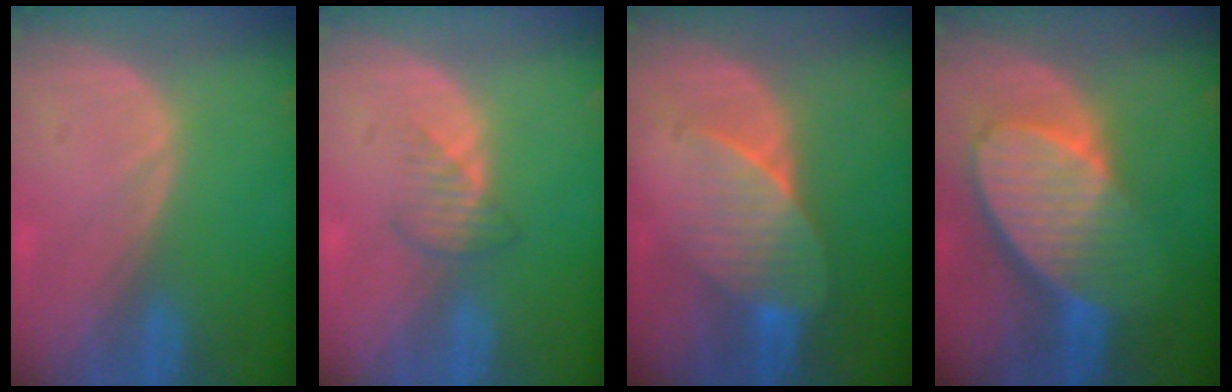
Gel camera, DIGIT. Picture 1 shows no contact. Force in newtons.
{"total": 2.7, "press": 2.6, "slide": 0.6}
{"total": 7.2, "press": 6.6, "slide": 2.8}
{"total": 10.0, "press": 8.7, "slide": 4.8}